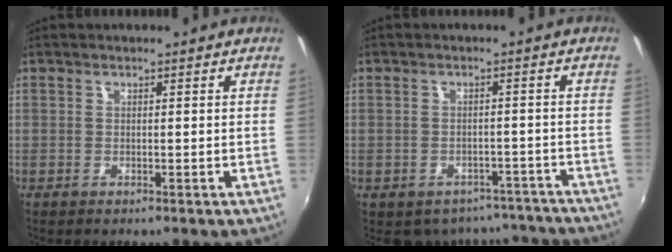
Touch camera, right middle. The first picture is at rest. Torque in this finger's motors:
{"motor_torque": [0.74, -0.94, -0.02, 0.02]}